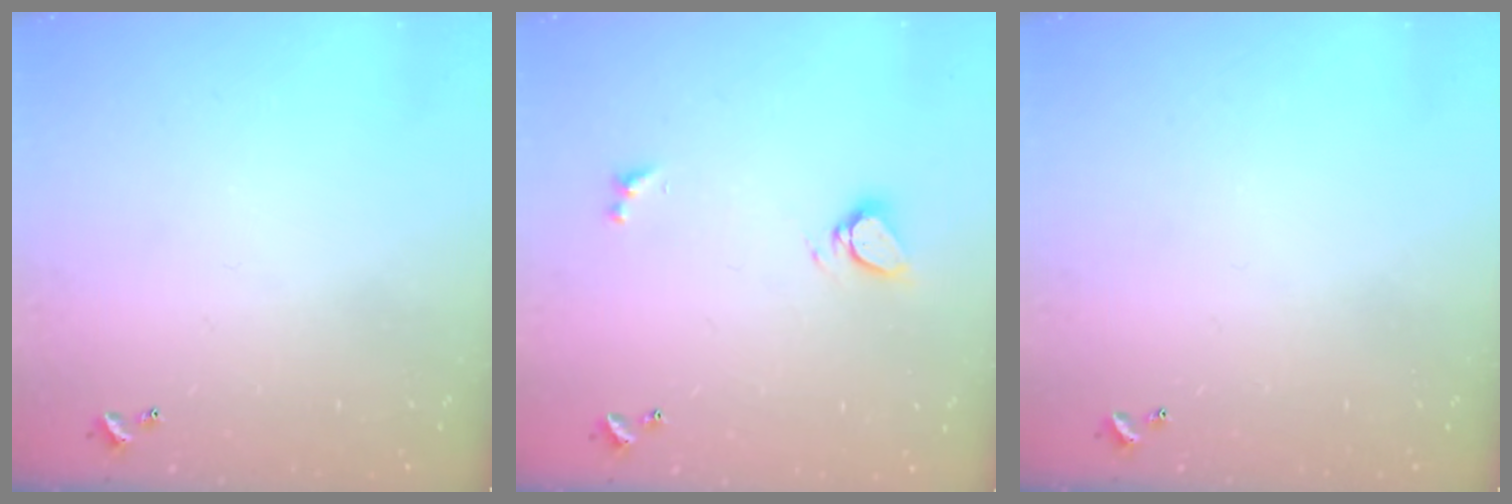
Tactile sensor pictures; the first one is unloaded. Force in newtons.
{"total": 5.1, "press": 5.0, "slide": 0.8}
{"total": 0.0}